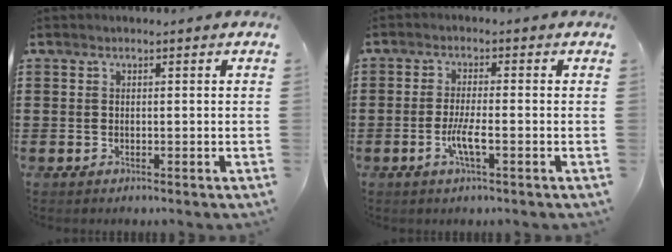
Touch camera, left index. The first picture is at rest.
{"total": 4.1, "force": [-1.4, 0.6, 3.8], "torque": [-0.078, -0.004, -0.029]}